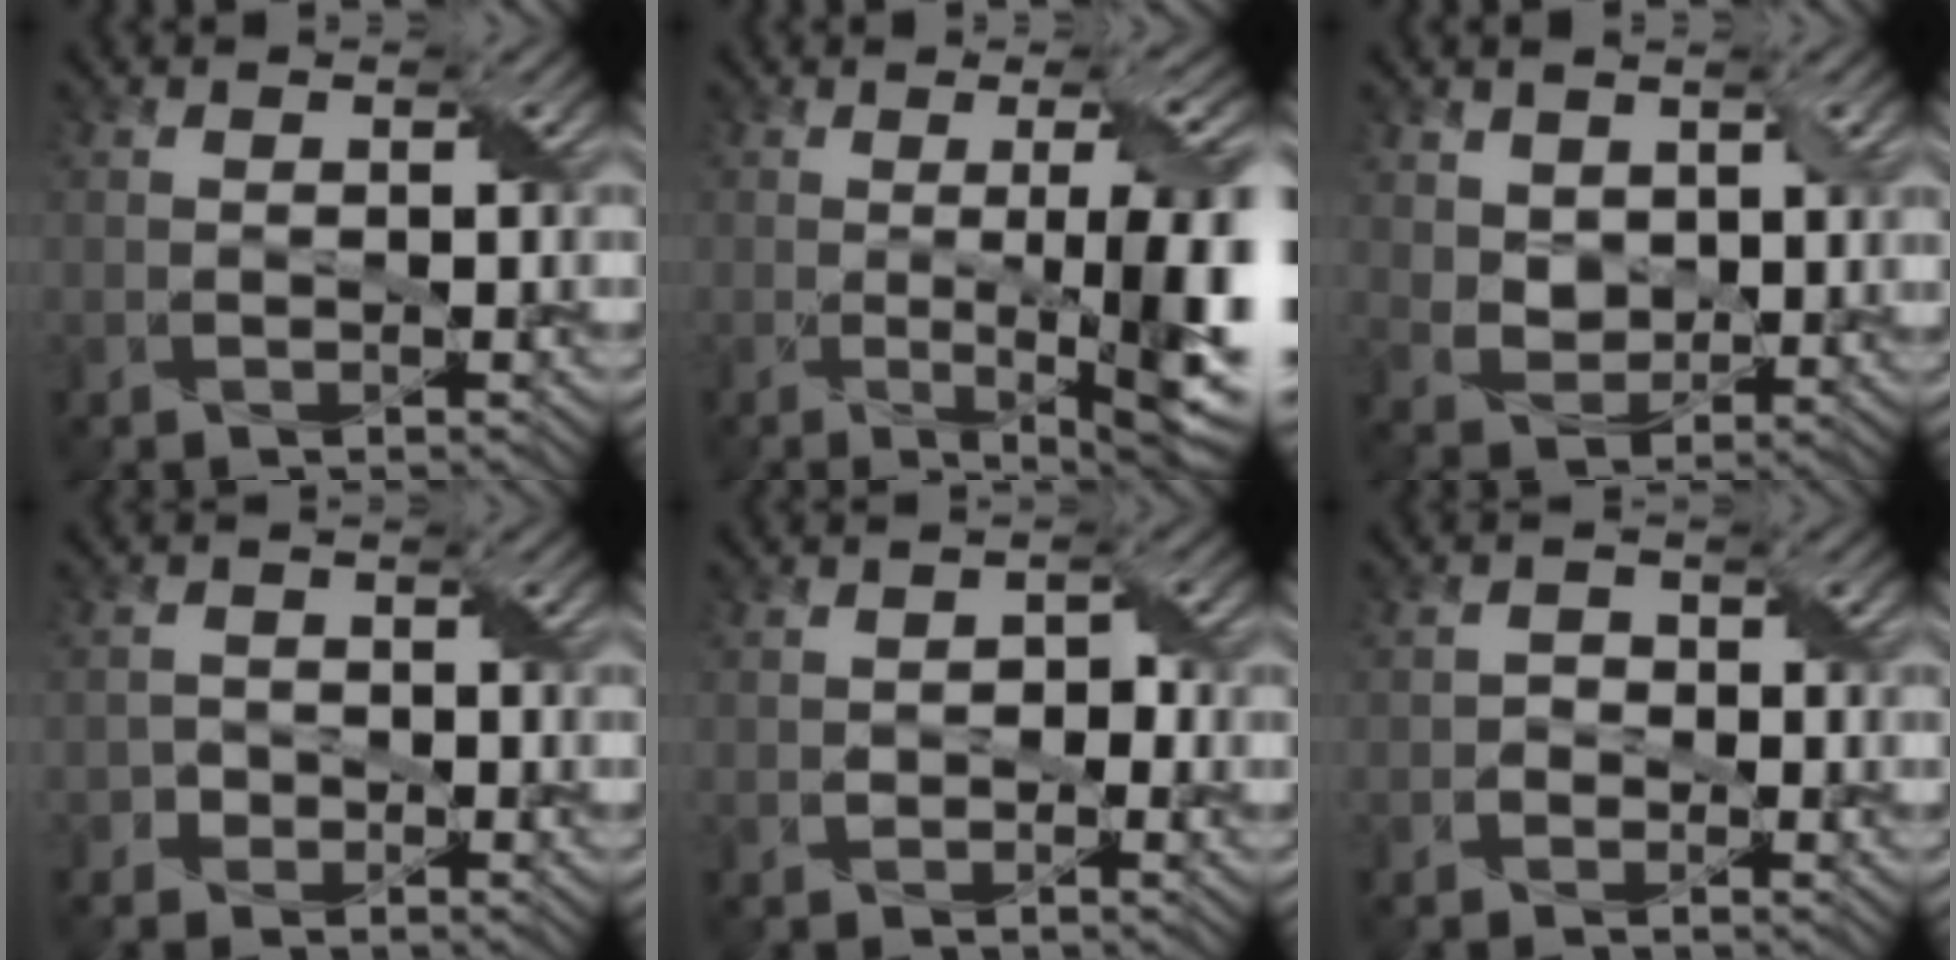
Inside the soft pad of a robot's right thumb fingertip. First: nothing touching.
{"total": 11.6, "force": [-1.4, 3.0, 11.2], "torque": [-0.154, -0.004, -0.018]}
{"total": 4.5, "force": [2.4, 3.2, 2.2], "torque": [-0.064, -0.011, 0.044]}
{"total": 1.7, "force": [-0.8, 1.4, 0.3], "torque": [0.002, 0.004, -0.016]}
{"total": 2.1, "force": [-0.4, 1.6, 1.3], "torque": [-0.023, -0.001, -0.007]}
{"total": 1.6, "force": [-0.6, 1.4, 0.5], "torque": [-0.008, 0.001, -0.013]}